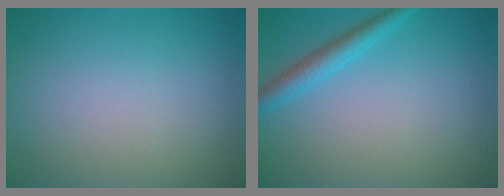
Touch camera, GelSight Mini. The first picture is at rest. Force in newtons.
{"total": 2.4, "press": 2.4, "slide": 0.1}